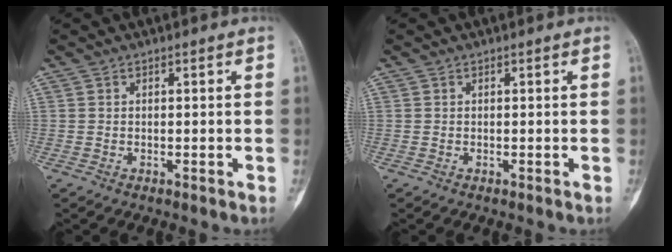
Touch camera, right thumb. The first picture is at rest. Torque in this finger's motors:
{"motor_torque": [0.56, 0.56, -0.01, 0.01, 0.00]}